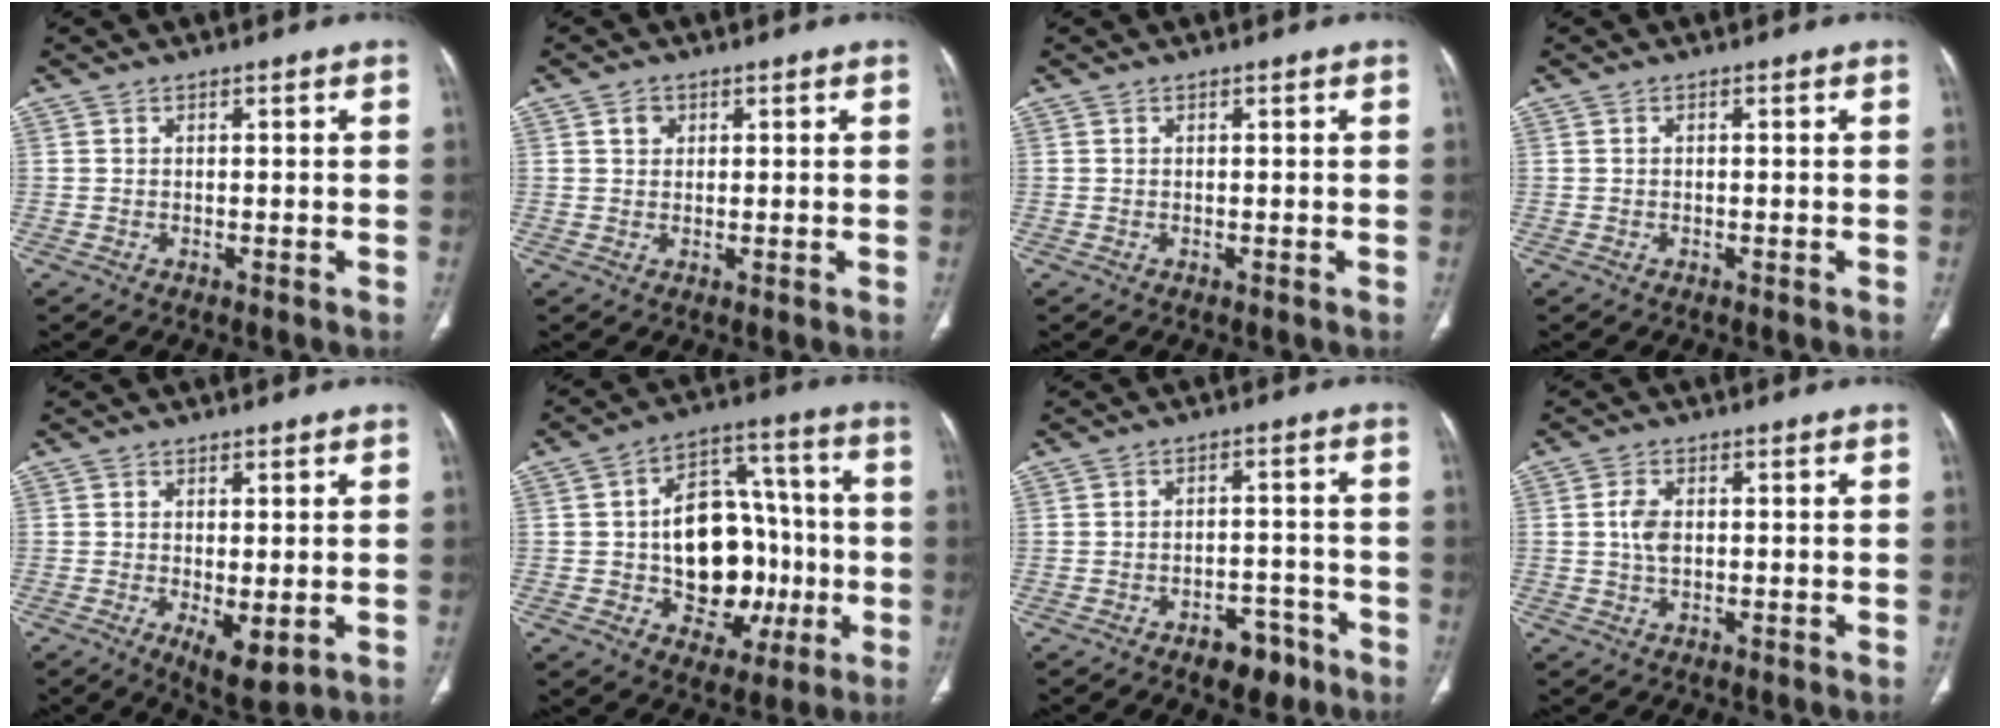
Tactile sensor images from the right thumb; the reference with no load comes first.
{"total": 2.1, "force": [0.9, 1.7, 0.9], "torque": [-0.006, -0.002, 0.013]}
{"total": 0.0}
{"total": 0.0}
{"total": 5.8, "force": [-1.3, 2.3, 5.1], "torque": [-0.083, -0.019, -0.012]}
{"total": 19.2, "force": [-2.5, 13.5, 13.5], "torque": [-0.145, 0.039, -0.022]}
{"total": 6.3, "force": [-4.1, 3.6, 3.3], "torque": [-0.024, 0.032, -0.055]}
{"total": 3.7, "force": [0.2, 2.2, 2.9], "torque": [-0.061, 0.002, 0.004]}